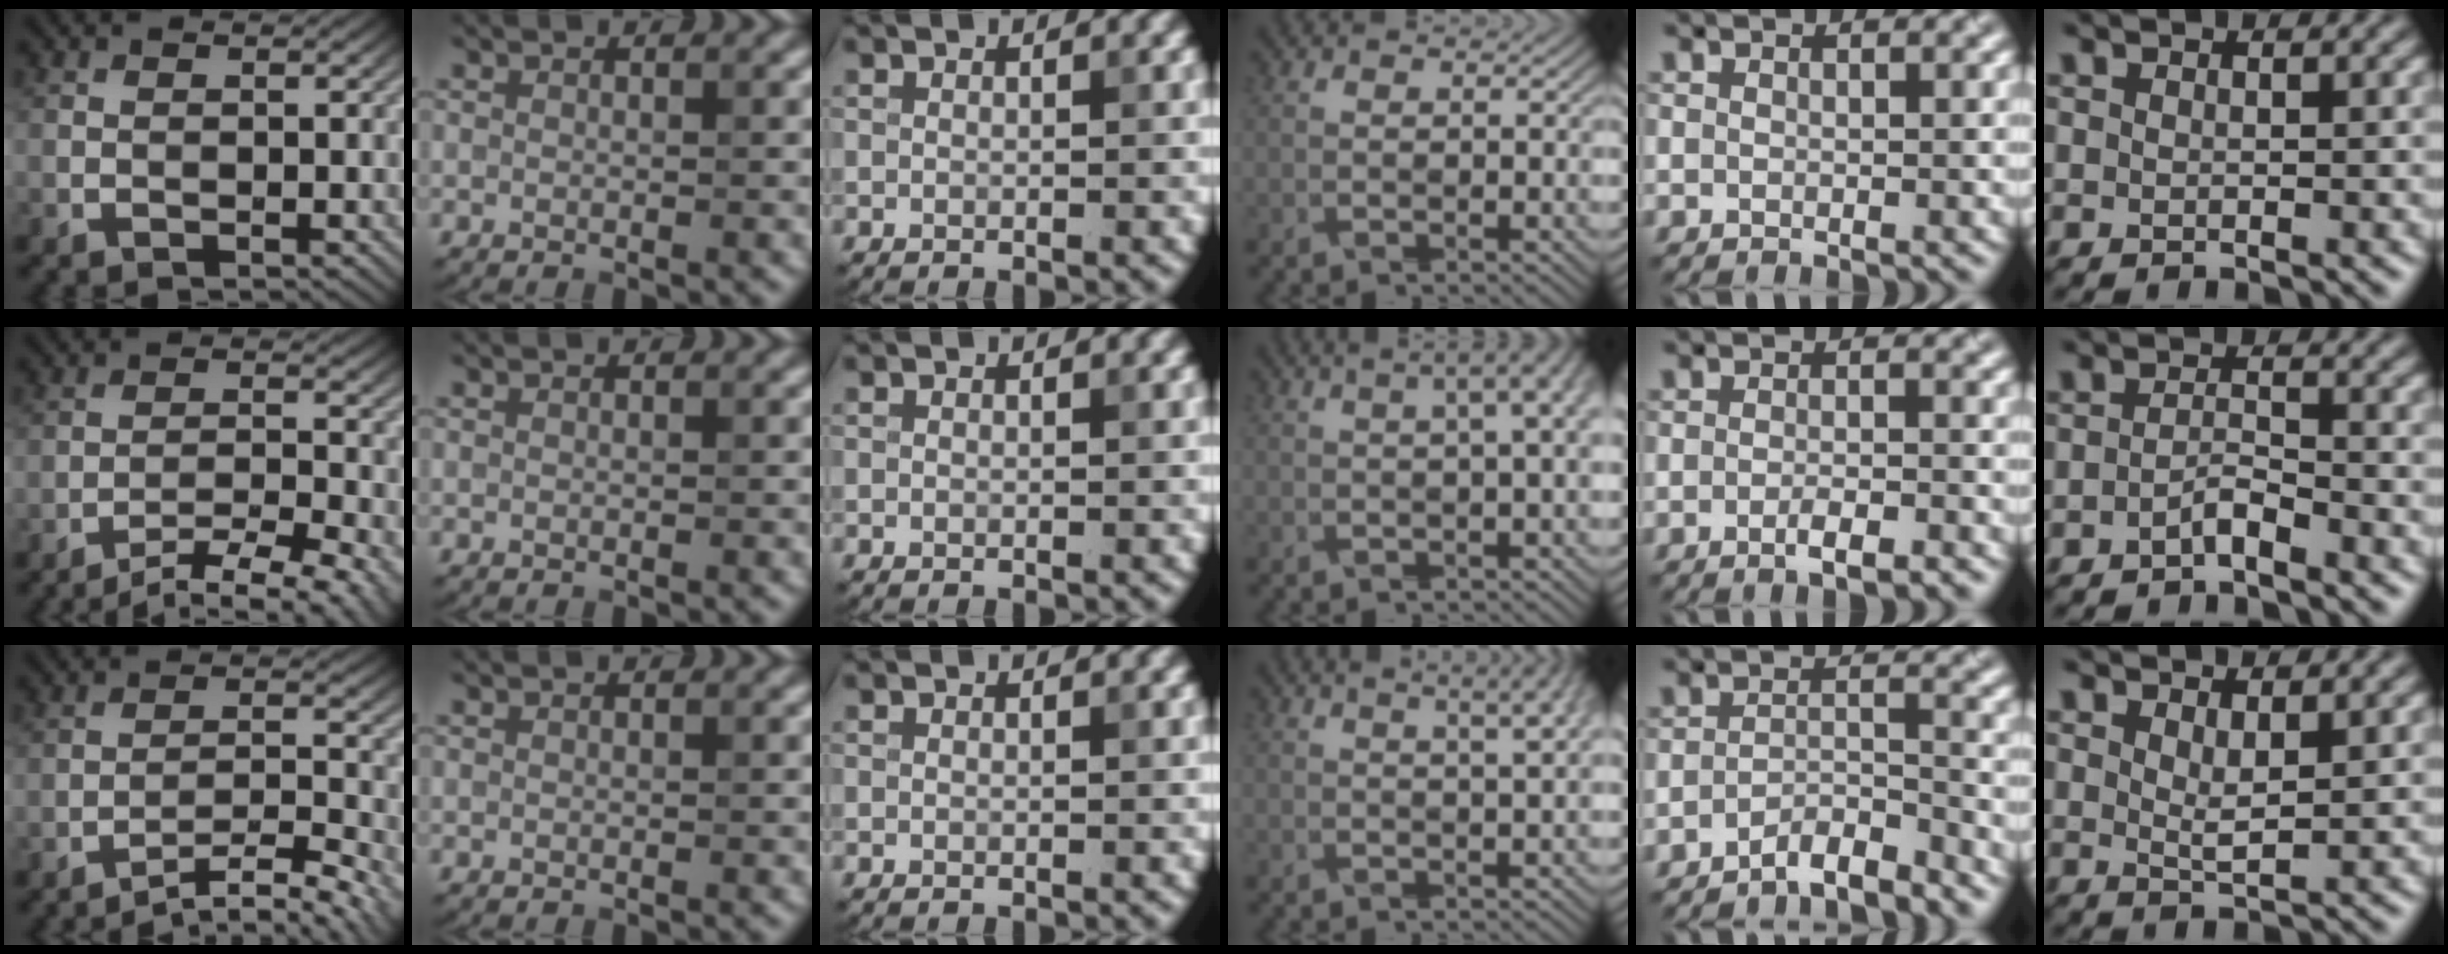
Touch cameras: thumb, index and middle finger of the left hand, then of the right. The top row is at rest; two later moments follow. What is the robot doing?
{"motion": "pour", "object": "sugar"}